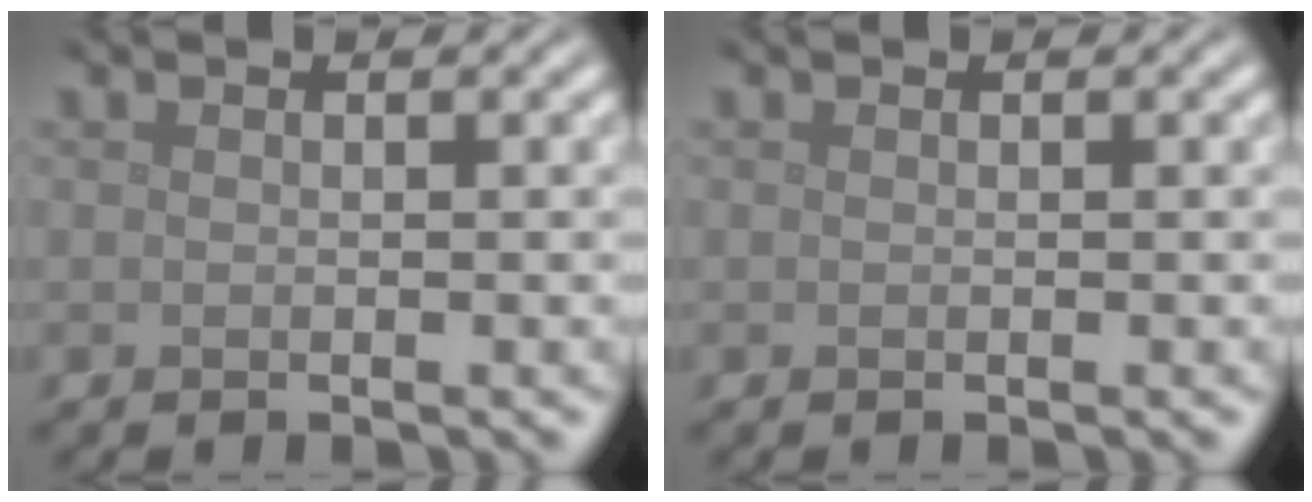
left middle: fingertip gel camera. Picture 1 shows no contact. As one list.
[{"total": 0.0}]